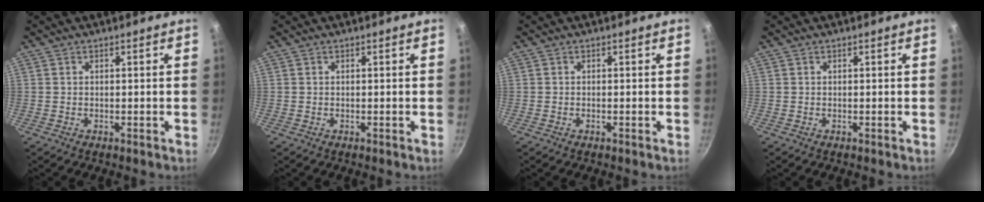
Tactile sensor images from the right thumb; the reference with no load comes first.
{"total": 0.0}
{"total": 0.0}
{"total": 0.0}